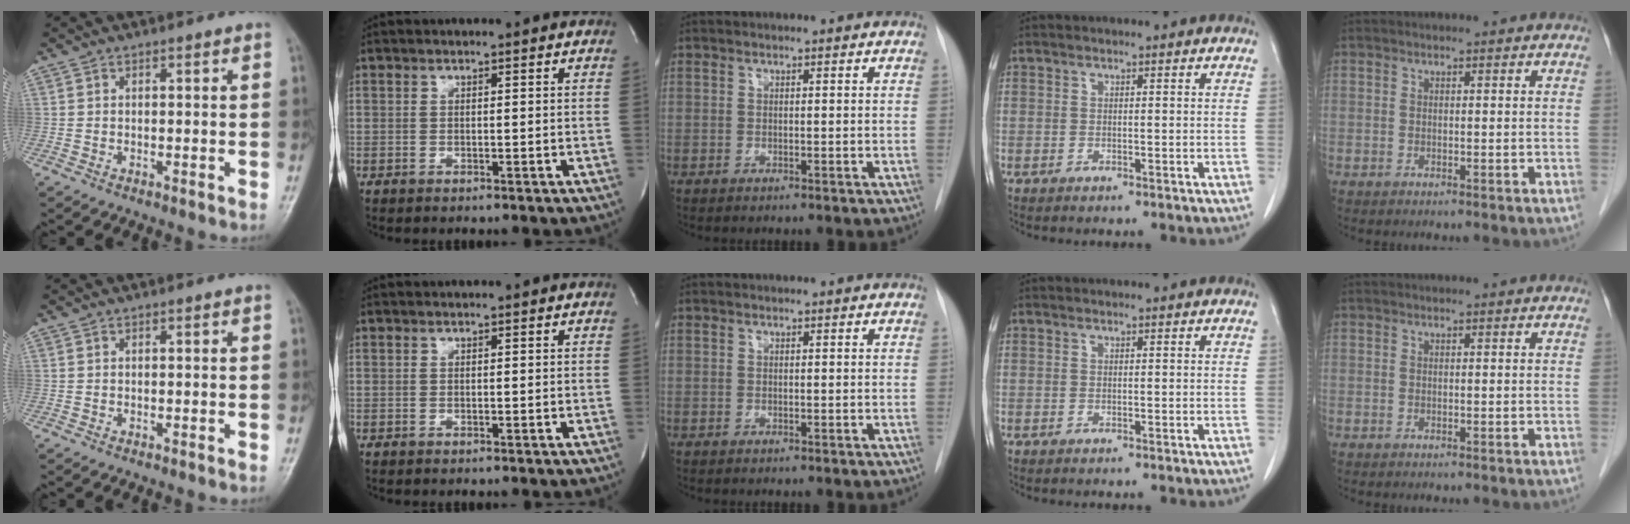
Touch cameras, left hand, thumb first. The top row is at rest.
{}